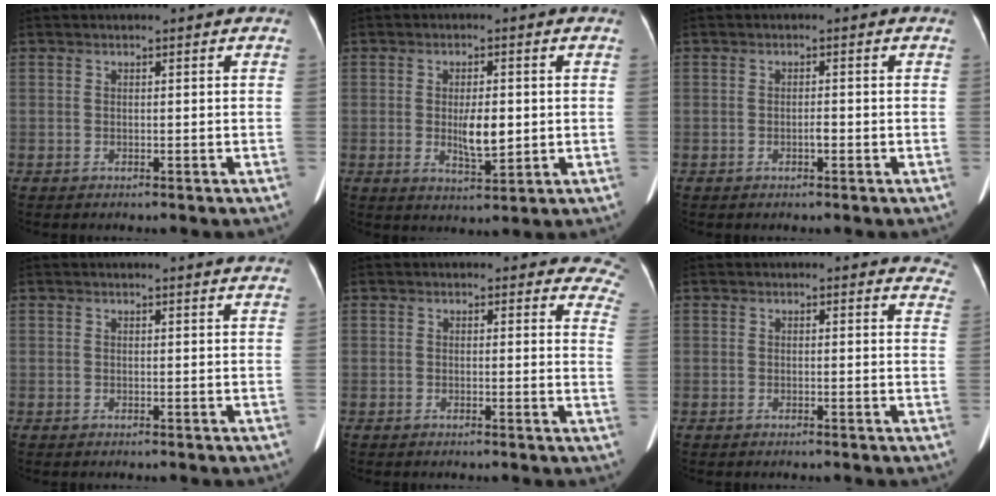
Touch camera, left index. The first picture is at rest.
{"total": 5.4, "force": [-0.3, 1.7, 5.1], "torque": [-0.092, -0.008, 0.002]}
{"total": 1.1, "force": [-0.5, 0.3, 0.9], "torque": [-0.018, 0.001, -0.007]}
{"total": 4.0, "force": [3.9, 0.5, 0.9], "torque": [-0.011, 0.003, 0.031]}
{"total": 8.6, "force": [7.8, 3.1, 2.0], "torque": [0.021, -0.025, 0.041]}
{"total": 4.6, "force": [4.1, 2.1, 0.0], "torque": [0.032, -0.019, 0.010]}